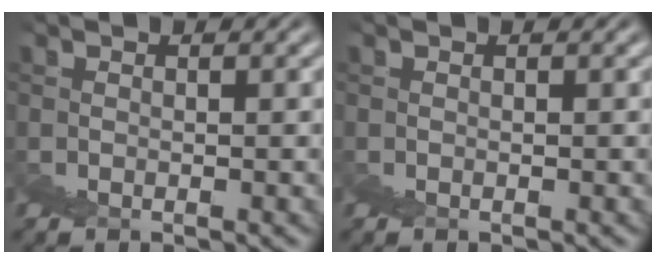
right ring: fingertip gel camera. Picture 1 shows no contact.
{"total": 0.0}